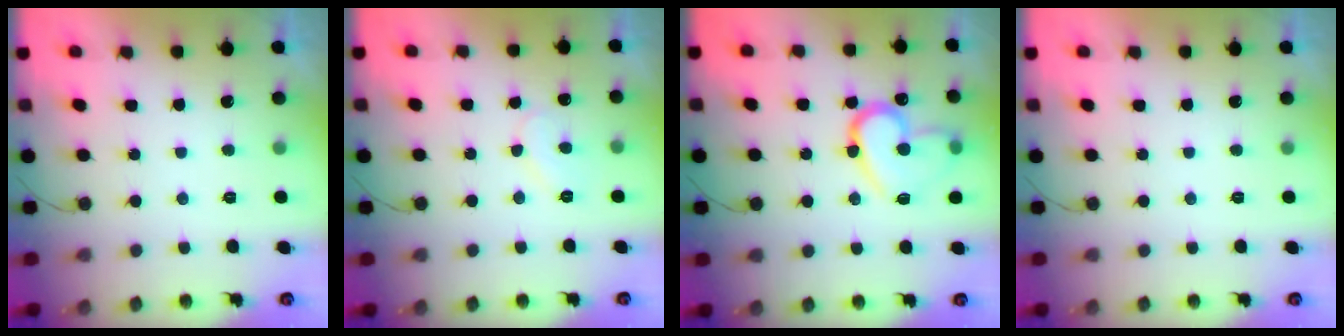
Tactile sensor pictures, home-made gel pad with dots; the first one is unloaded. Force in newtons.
{"total": 8.3, "press": 8.3, "slide": 0.5}
{"total": 15.0, "press": 14.9, "slide": 1.4}
{"total": 0.0}